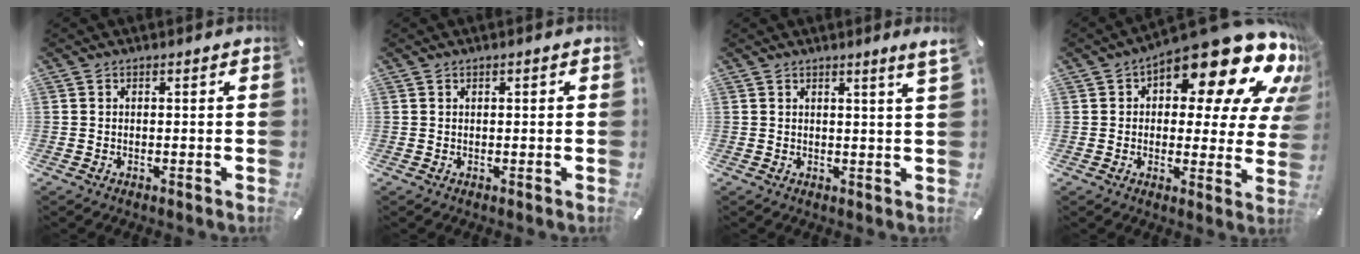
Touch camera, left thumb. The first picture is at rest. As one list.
[{"total": 0.5, "force": [0.1, 0.3, 0.4], "torque": [-0.007, 0.003, 0.001]}, {"total": 3.0, "force": [1.9, -0.3, 2.3], "torque": [-0.036, -0.011, 0.031]}, {"total": 20.7, "force": [13.1, 8.5, 13.6], "torque": [-0.189, -0.093, 0.218]}]